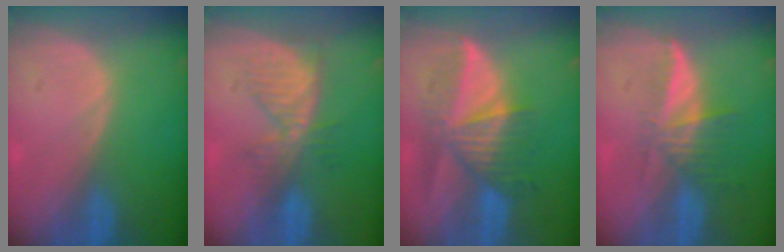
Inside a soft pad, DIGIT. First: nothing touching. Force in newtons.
{"total": 5.8, "press": 5.8, "slide": 0.2}
{"total": 8.0, "press": 7.7, "slide": 2.3}
{"total": 6.0, "press": 5.2, "slide": 2.9}